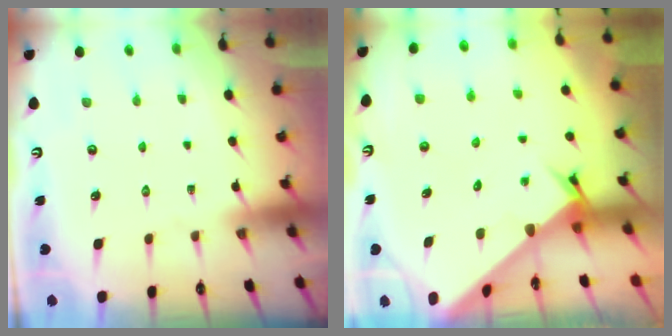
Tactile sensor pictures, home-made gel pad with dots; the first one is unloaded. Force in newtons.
{"total": 2.8, "press": 2.8, "slide": 0.3}